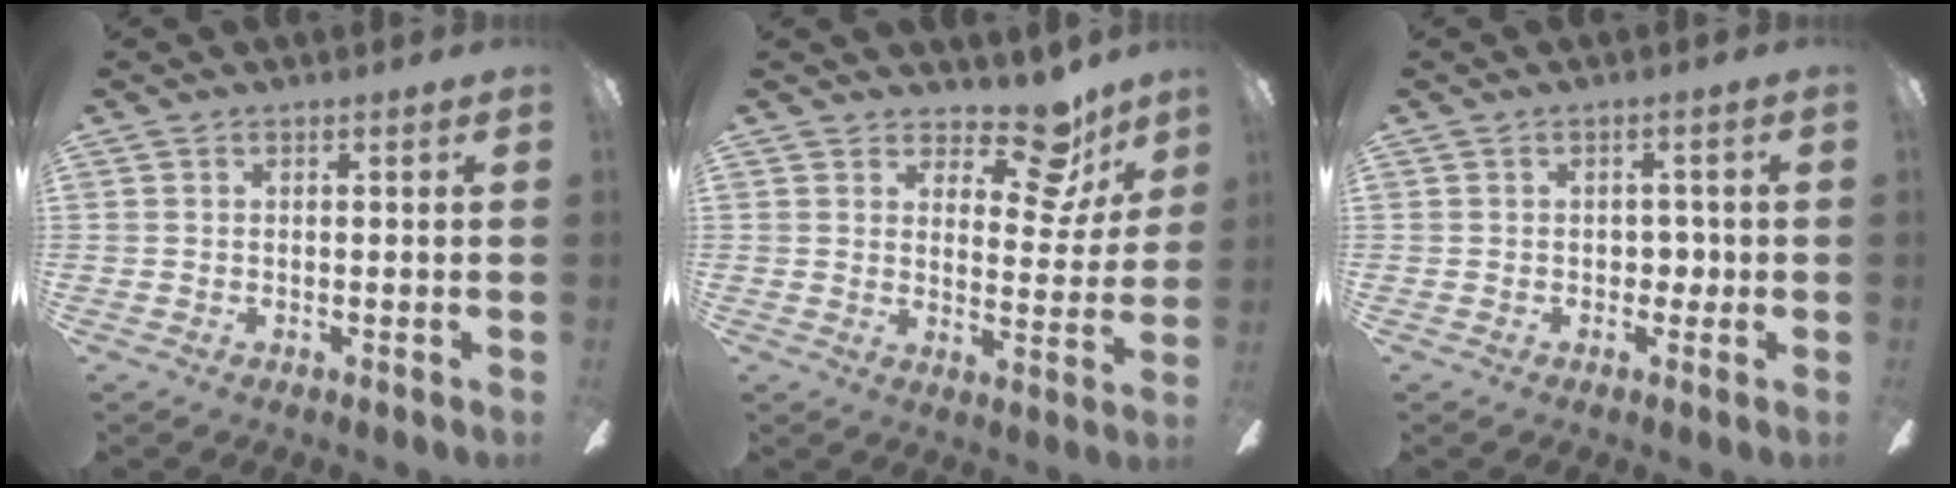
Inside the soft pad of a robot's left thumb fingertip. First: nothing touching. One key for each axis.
{"total": 12.8, "fx": 8.9, "fy": 6.0, "fz": 7.0, "tx": -0.082, "ty": -0.055, "tz": 0.154}
{"total": 2.8, "fx": -0.3, "fy": 2.2, "fz": 1.8, "tx": -0.025, "ty": 0.005, "tz": -0.010}